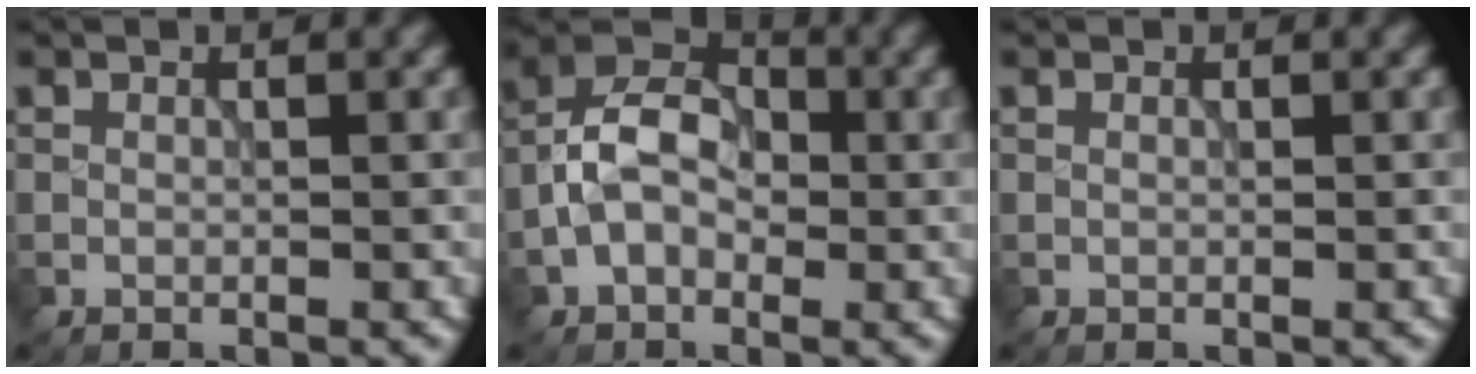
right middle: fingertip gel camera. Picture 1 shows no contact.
{"total": 5.9, "force": [-1.2, 4.0, 4.2], "torque": [-0.072, 0.017, -0.029]}
{"total": 0.0}